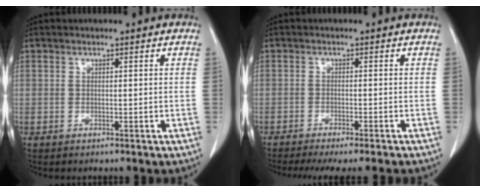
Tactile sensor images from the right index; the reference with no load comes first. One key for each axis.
{"total": 10.6, "fx": -9.3, "fy": 0.5, "fz": 5.1, "tx": -0.052, "ty": -0.020, "tz": -0.122}